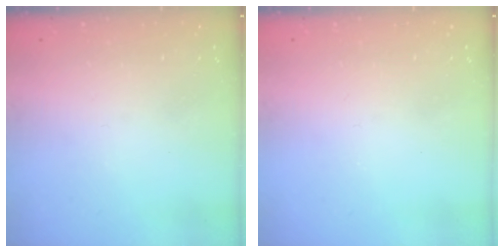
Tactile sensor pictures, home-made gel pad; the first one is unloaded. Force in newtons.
{"total": 1.8, "press": 1.8, "slide": 0.4}